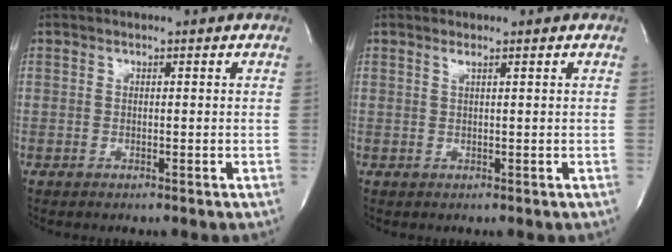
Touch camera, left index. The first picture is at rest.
{"total": 0.9, "force": [0.5, -0.3, 0.6], "torque": [-0.025, -0.003, 0.016]}